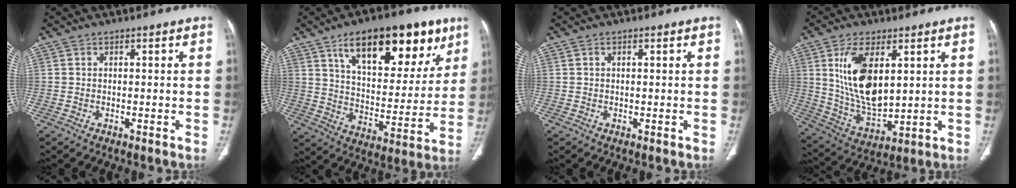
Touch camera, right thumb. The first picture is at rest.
{"total": 23.9, "force": [13.1, 11.2, 16.6], "torque": [-0.196, -0.034, 0.207]}
{"total": 0.6, "force": [0.3, 0.3, 0.5], "torque": [-0.010, 0.003, 0.004]}
{"total": 14.9, "force": [4.4, 7.5, 12.2], "torque": [-0.220, -0.026, 0.098]}